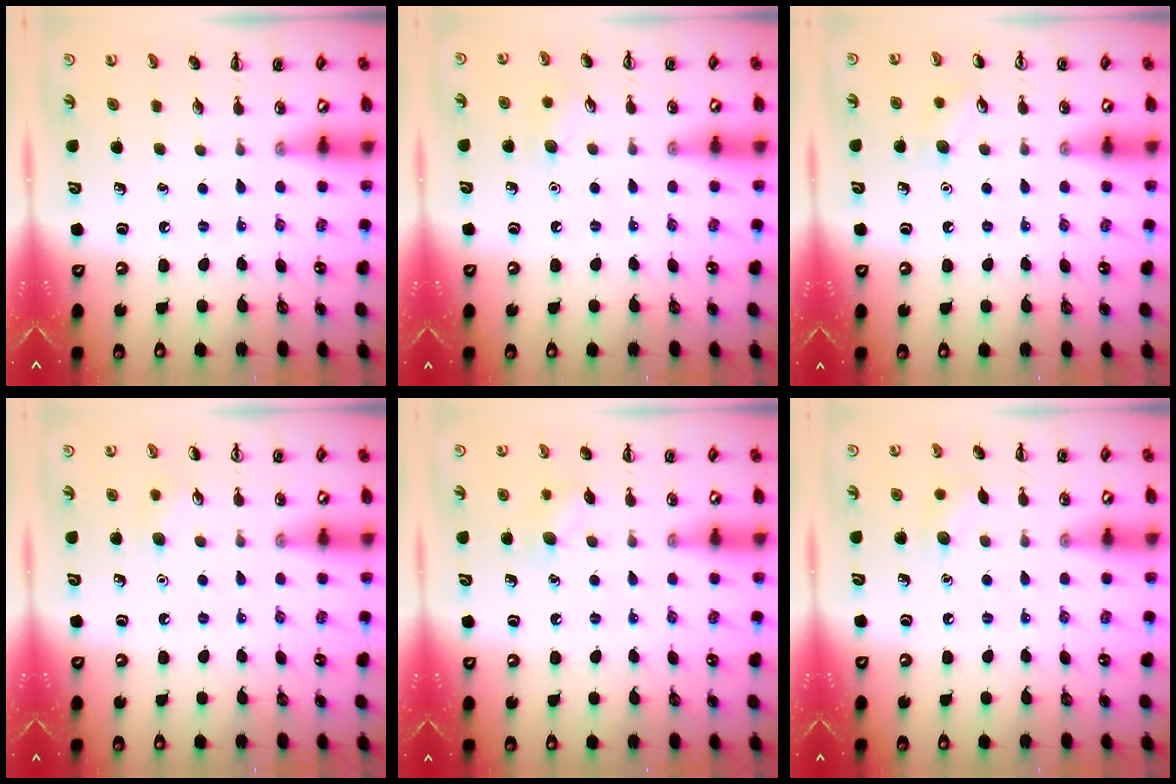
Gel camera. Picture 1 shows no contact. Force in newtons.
{"total": 6.2, "press": 6.0, "slide": 1.7}
{"total": 6.5, "press": 6.3, "slide": 1.7}
{"total": 5.2, "press": 5.0, "slide": 1.5}
{"total": 7.4, "press": 7.2, "slide": 1.8}
{"total": 6.0, "press": 5.8, "slide": 1.4}